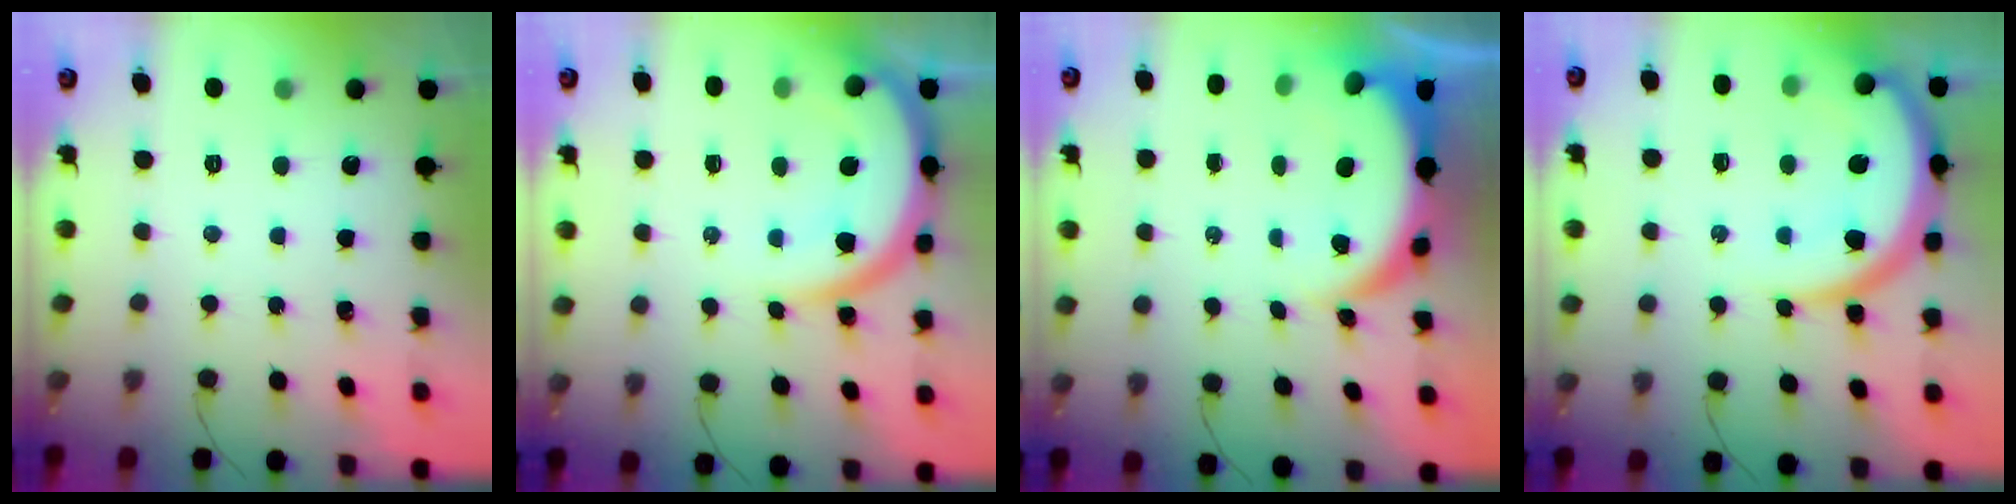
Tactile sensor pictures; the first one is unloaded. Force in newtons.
{"total": 14.0, "press": 13.9, "slide": 1.5}
{"total": 7.8, "press": 7.6, "slide": 1.5}
{"total": 14.6, "press": 14.5, "slide": 1.6}